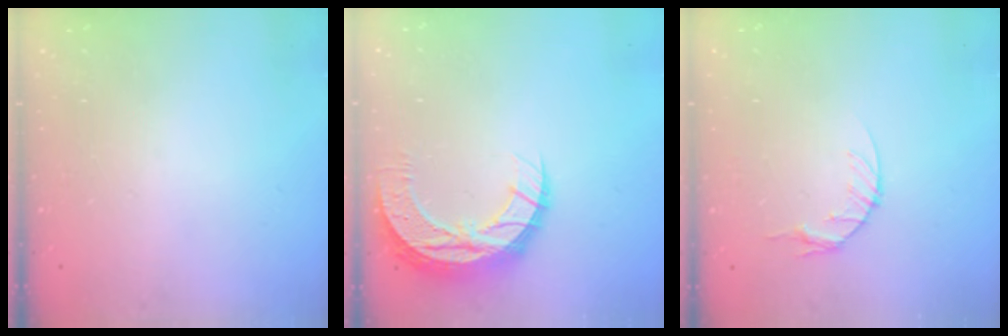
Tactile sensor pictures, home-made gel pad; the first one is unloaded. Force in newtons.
{"total": 11.0, "press": 11.0, "slide": 0.8}
{"total": 4.6, "press": 4.6, "slide": 0.6}